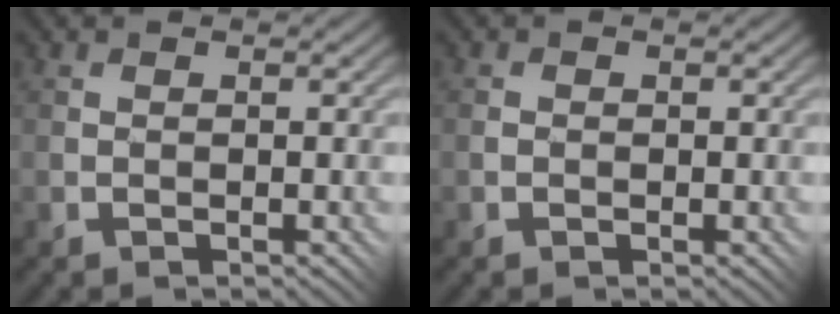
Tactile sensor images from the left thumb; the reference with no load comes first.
{"total": 0.7, "force": [-0.1, 0.6, 0.1], "torque": [0.006, 0.001, -0.004]}